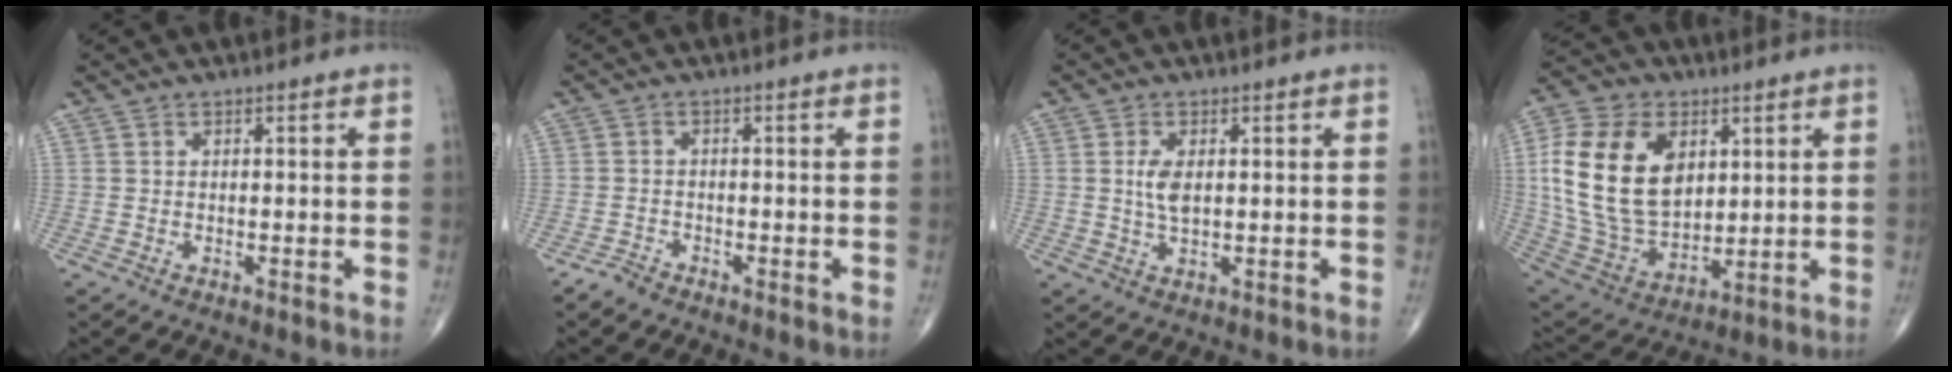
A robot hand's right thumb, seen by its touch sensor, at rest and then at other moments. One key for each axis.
{"total": 1.8, "fx": -1.7, "fy": 0.6, "fz": 0.4, "tx": -0.006, "ty": -0.002, "tz": -0.037}
{"total": 3.7, "fx": 0.6, "fy": 1.7, "fz": 3.2, "tx": -0.064, "ty": -0.006, "tz": 0.014}
{"total": 21.7, "fx": 5.0, "fy": 14.4, "fz": 15.4, "tx": -0.293, "ty": -0.014, "tz": 0.102}